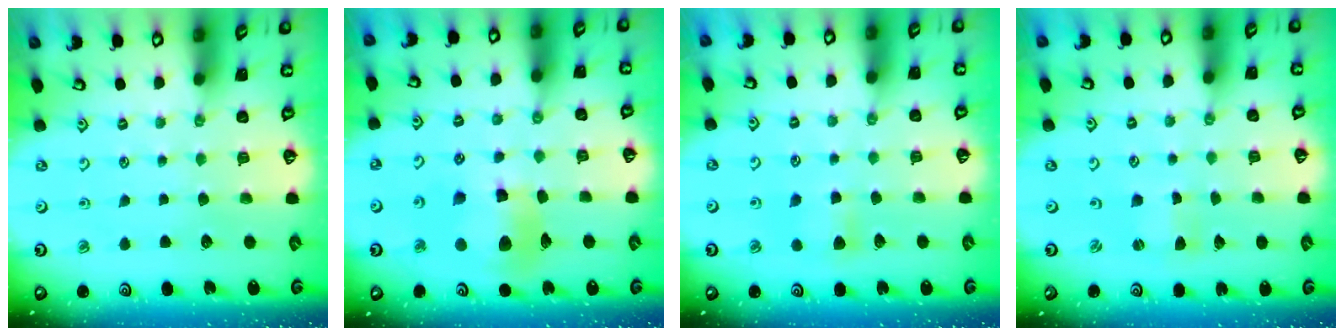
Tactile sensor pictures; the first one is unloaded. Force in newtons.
{"total": 12.8, "press": 12.7, "slide": 1.5}
{"total": 5.2, "press": 5.1, "slide": 0.7}
{"total": 0.9, "press": 0.8, "slide": 0.2}